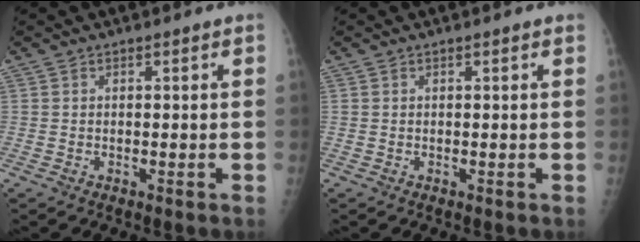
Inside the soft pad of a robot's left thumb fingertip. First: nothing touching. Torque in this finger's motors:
{"motor_torque": [0.18, -0.21, 0.25, 0.28, 0.02]}